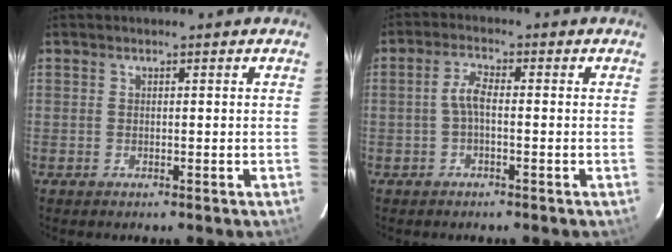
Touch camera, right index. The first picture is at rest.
{"total": 3.0, "force": [-0.7, 0.9, 2.8], "torque": [-0.061, 0.010, -0.015]}